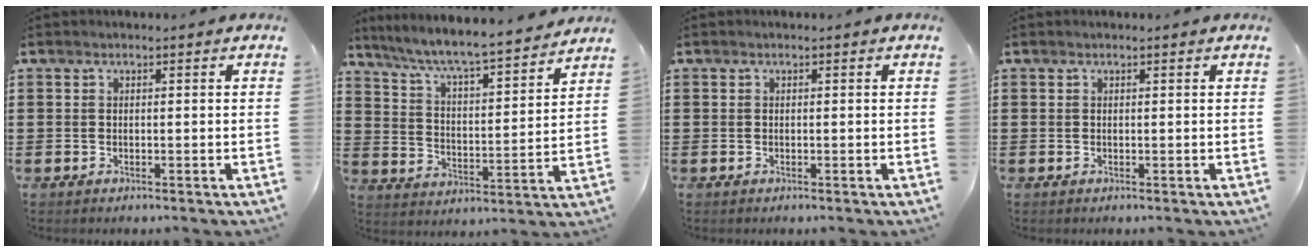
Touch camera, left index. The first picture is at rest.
{"total": 6.5, "force": [6.0, 0.0, 2.6], "torque": [-0.076, -0.044, 0.096]}
{"total": 0.0}
{"total": 0.0}